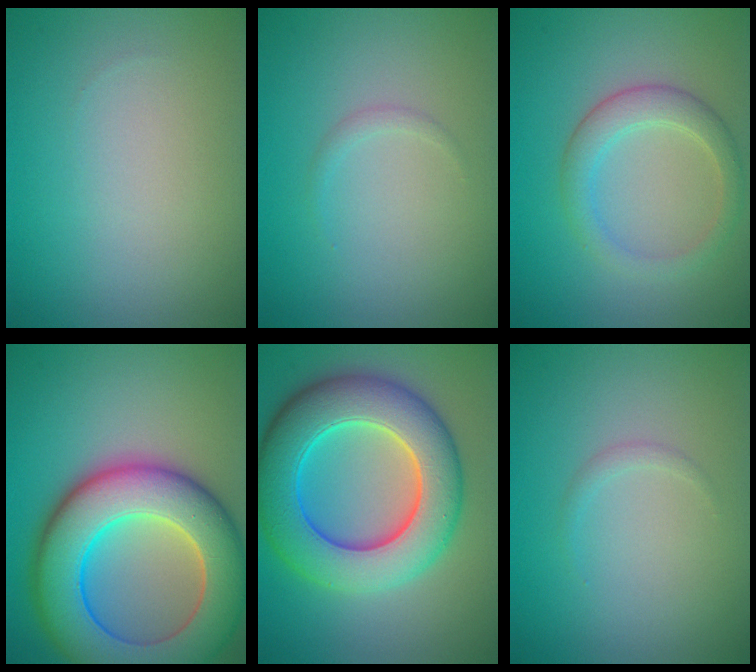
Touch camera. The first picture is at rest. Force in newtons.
{"total": 0.6, "press": 0.6, "slide": 0.1}
{"total": 2.8, "press": 2.8, "slide": 0.2}
{"total": 12.4, "press": 12.4, "slide": 0.6}
{"total": 10.8, "press": 10.7, "slide": 0.7}
{"total": 0.6, "press": 0.6, "slide": 0.1}